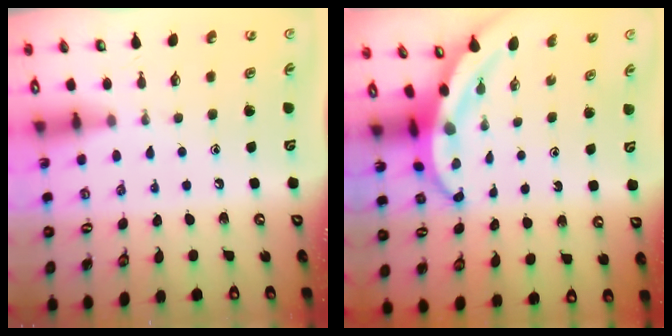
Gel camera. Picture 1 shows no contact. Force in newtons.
{"total": 4.3, "press": 4.3, "slide": 0.5}